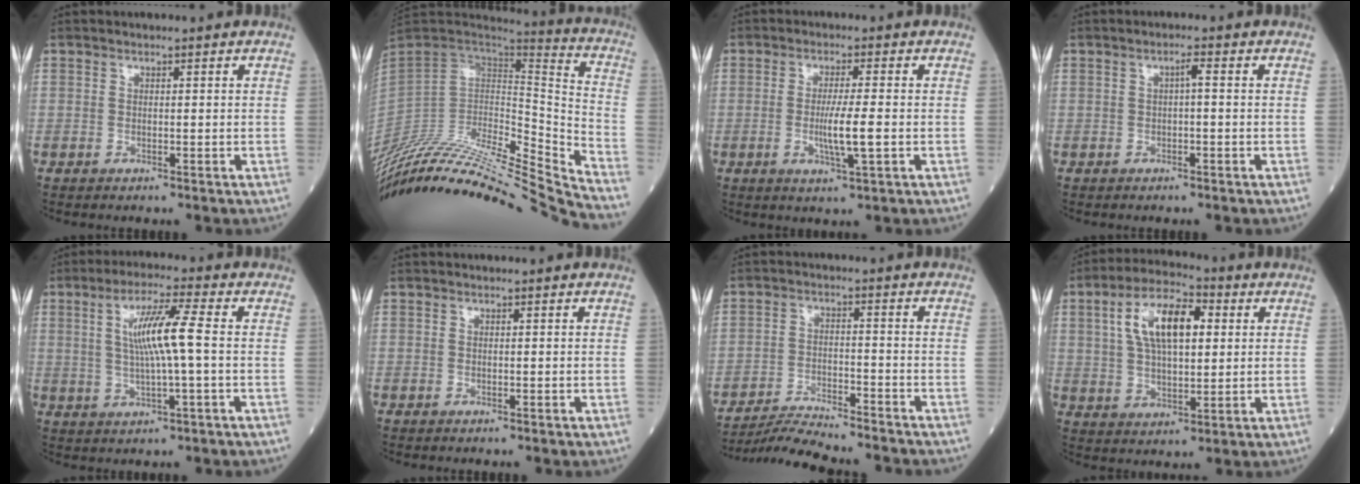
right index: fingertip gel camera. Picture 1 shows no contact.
{"total": 33.1, "force": [-30.4, 0.5, 13.1], "torque": [-0.205, -0.040, -0.472]}
{"total": 5.3, "force": [-0.9, -0.2, 5.2], "torque": [-0.096, -0.010, -0.017]}
{"total": 1.4, "force": [0.1, 0.1, 1.4], "torque": [-0.021, 0.005, 0.000]}
{"total": 8.3, "force": [0.9, 0.0, 8.3], "torque": [-0.157, 0.005, 0.017]}
{"total": 0.0}
{"total": 10.0, "force": [-9.6, -0.2, 2.8], "torque": [-0.040, -0.007, -0.159]}
{"total": 11.8, "force": [3.3, 4.9, 10.3], "torque": [-0.195, 0.023, 0.057]}